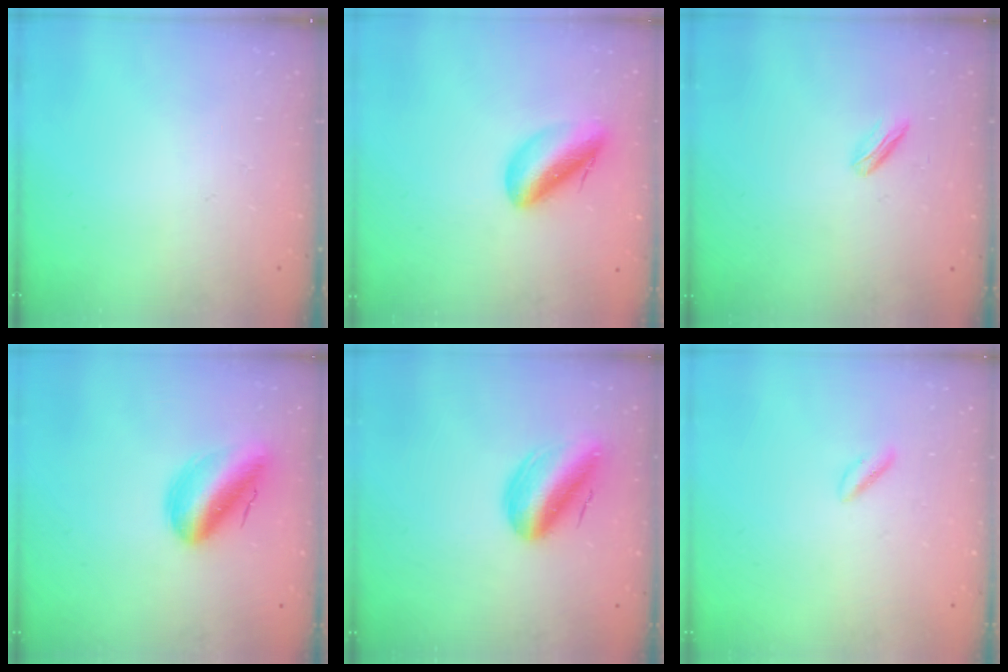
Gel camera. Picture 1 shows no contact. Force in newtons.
{"total": 10.1, "press": 9.6, "slide": 3.0}
{"total": 2.9, "press": 2.8, "slide": 0.8}
{"total": 12.8, "press": 12.2, "slide": 3.8}
{"total": 13.7, "press": 13.2, "slide": 3.3}
{"total": 1.9, "press": 1.7, "slide": 1.0}